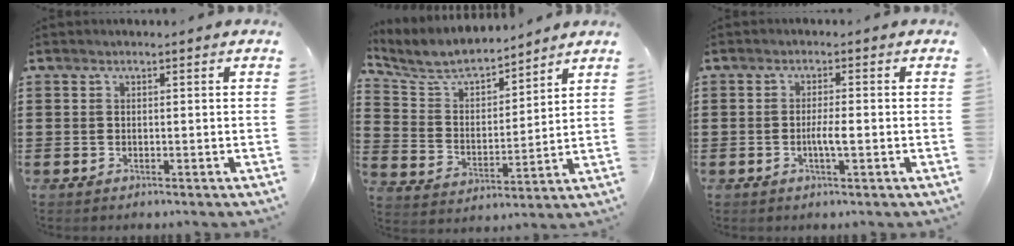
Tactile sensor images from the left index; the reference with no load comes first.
{"total": 6.6, "force": [6.1, 1.6, 2.0], "torque": [-0.072, -0.037, 0.104]}
{"total": 2.9, "force": [-0.6, 0.4, 2.8], "torque": [-0.057, -0.002, -0.013]}